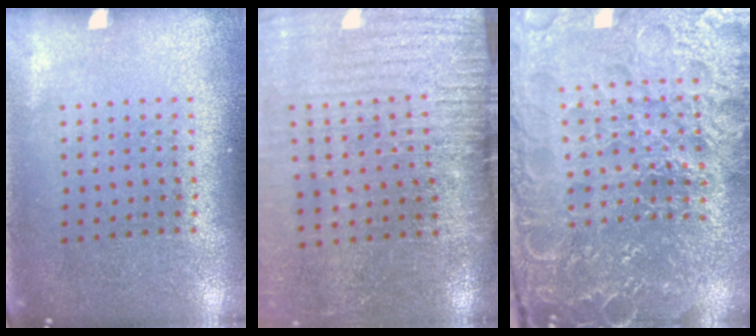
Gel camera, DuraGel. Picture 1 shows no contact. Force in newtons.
{"total": 3.7, "press": 3.2, "slide": 1.9}
{"total": 5.2, "press": 4.9, "slide": 1.6}